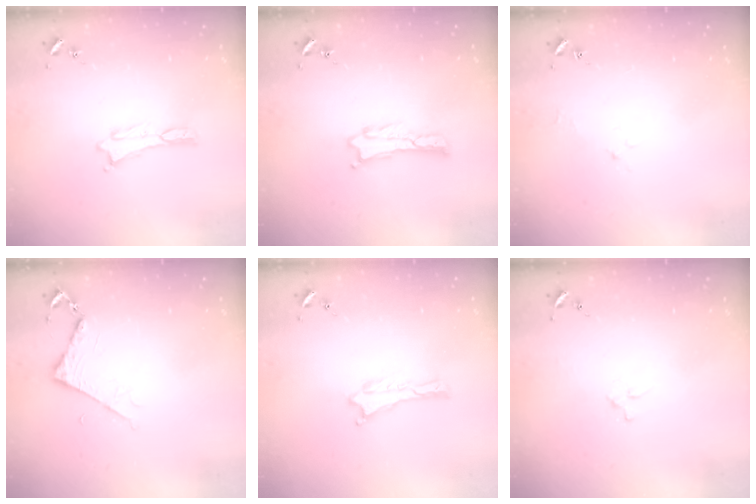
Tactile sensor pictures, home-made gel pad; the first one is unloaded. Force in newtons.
{"total": 0.7, "press": 0.7, "slide": 0.2}
{"total": 1.7, "press": 1.6, "slide": 0.3}
{"total": 4.4, "press": 4.4, "slide": 0.5}
{"total": 0.0}
{"total": 2.3, "press": 2.3, "slide": 0.3}